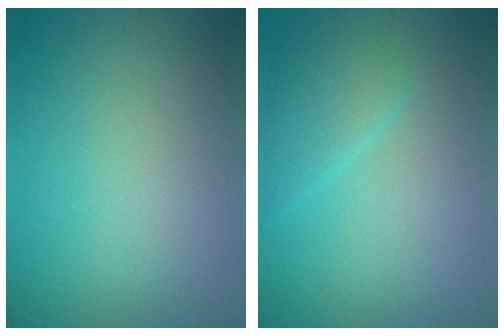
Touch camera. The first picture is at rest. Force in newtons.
{"total": 2.9, "press": 2.9, "slide": 0.1}